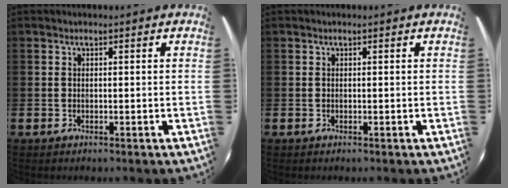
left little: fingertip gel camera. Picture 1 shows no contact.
{"total": 0.0}